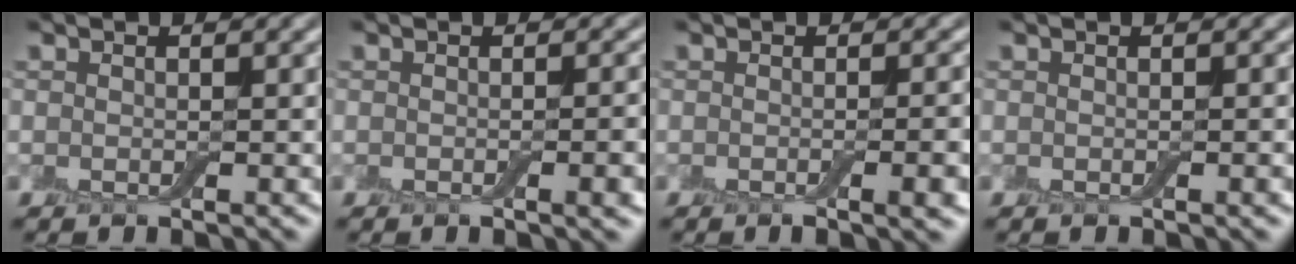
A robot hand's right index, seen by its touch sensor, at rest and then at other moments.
{"total": 3.0, "force": [-0.7, 0.8, 2.8], "torque": [-0.029, 0.001, -0.010]}
{"total": 4.1, "force": [-1.2, 1.3, 3.8], "torque": [-0.040, -0.005, -0.014]}
{"total": 1.1, "force": [-0.2, 0.2, 1.1], "torque": [-0.011, 0.001, -0.003]}